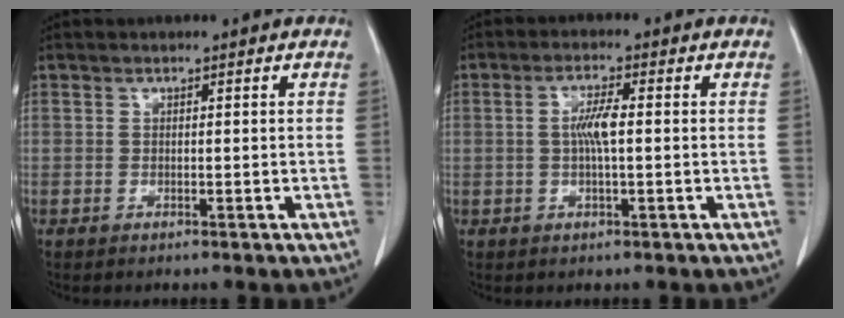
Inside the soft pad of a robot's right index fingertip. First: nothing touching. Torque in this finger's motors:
{"motor_torque": [0.90, -0.18, 0.37, 0.05]}